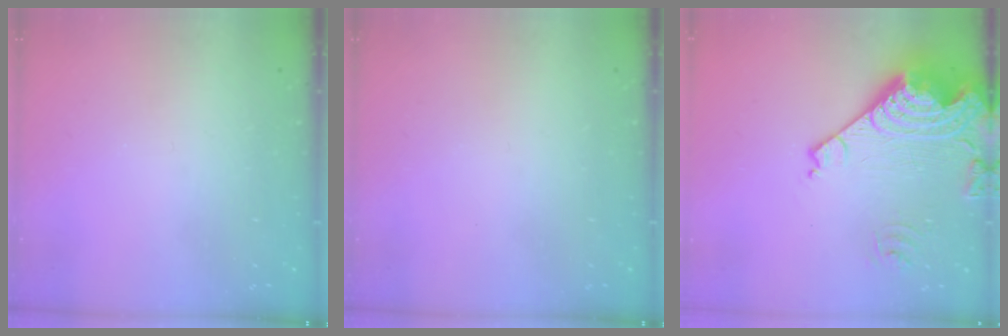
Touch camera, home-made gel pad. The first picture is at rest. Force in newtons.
{"total": 0.0}
{"total": 22.2, "press": 22.0, "slide": 2.9}